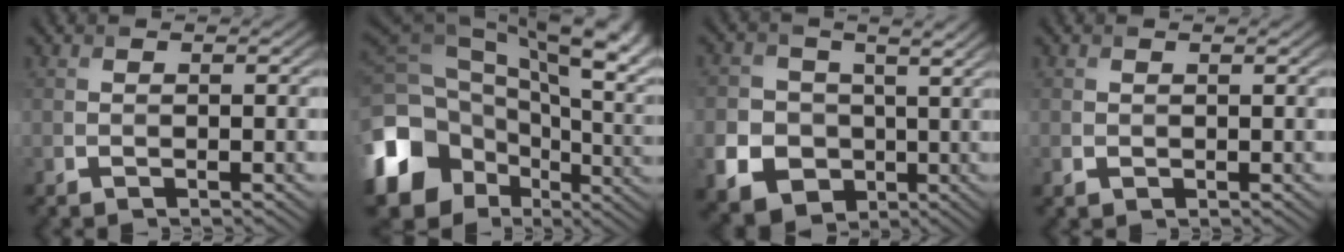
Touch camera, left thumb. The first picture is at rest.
{"total": 20.2, "force": [0.1, 15.5, 13.0], "torque": [-0.287, -0.032, 0.026]}
{"total": 8.6, "force": [-1.3, 7.5, 3.9], "torque": [-0.103, -0.025, -0.034]}
{"total": 0.8, "force": [0.2, 0.7, 0.2], "torque": [-0.009, -0.005, 0.006]}